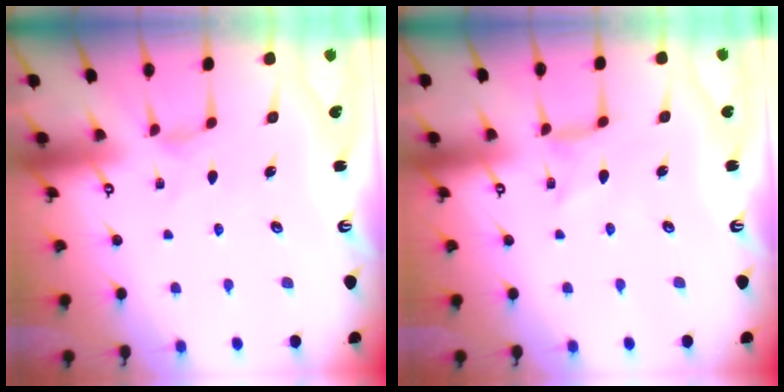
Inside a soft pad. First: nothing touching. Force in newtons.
{"total": 0.5, "press": 0.5, "slide": 0.1}